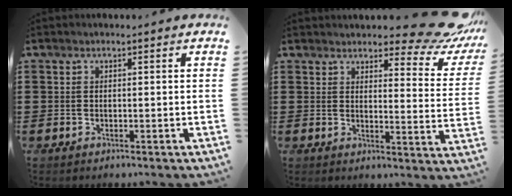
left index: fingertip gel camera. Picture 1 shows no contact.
{"total": 7.9, "force": [7.0, 1.0, 3.7], "torque": [-0.055, -0.046, 0.121]}